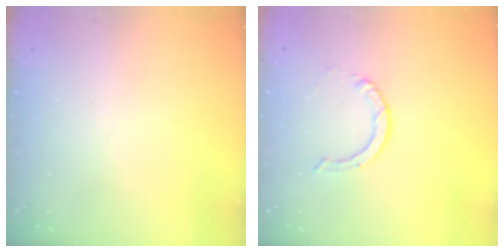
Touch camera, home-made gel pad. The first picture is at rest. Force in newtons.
{"total": 0.9, "press": 0.9, "slide": 0.1}